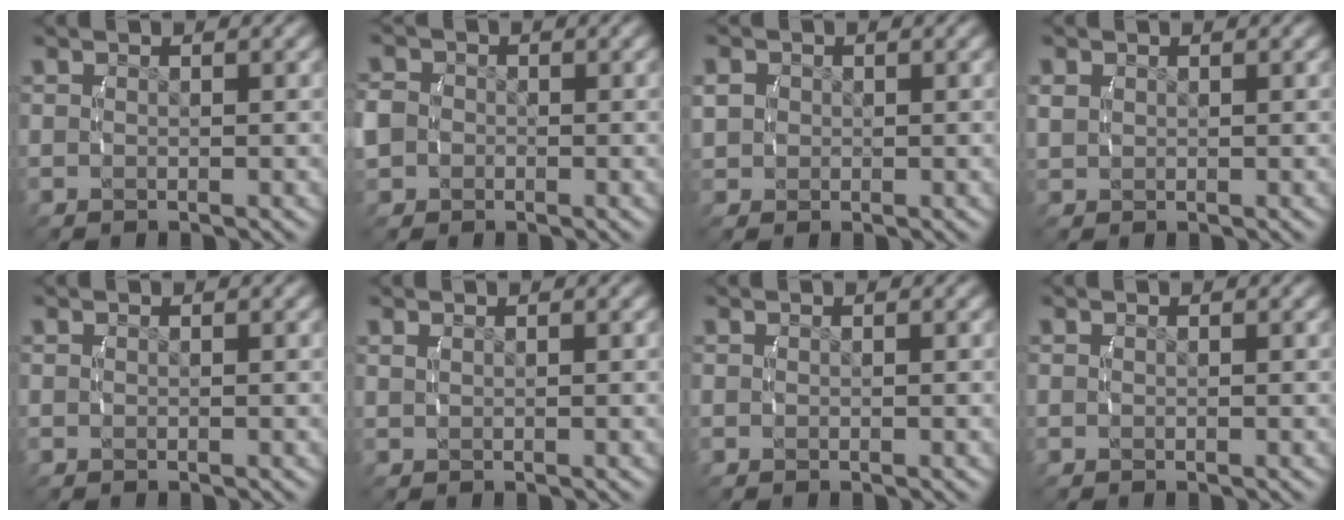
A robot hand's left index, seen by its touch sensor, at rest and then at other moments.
{"total": 3.4, "force": [-0.7, 3.1, 1.2], "torque": [-0.044, -0.018, -0.008]}
{"total": 2.1, "force": [0.3, 1.9, 0.8], "torque": [-0.023, -0.005, 0.013]}
{"total": 0.9, "force": [0.5, 0.6, 0.4], "torque": [-0.013, -0.003, 0.020]}
{"total": 0.0}
{"total": 0.7, "force": [0.4, -0.6, 0.2], "torque": [-0.004, -0.004, 0.015]}
{"total": 0.0}
{"total": 0.0}